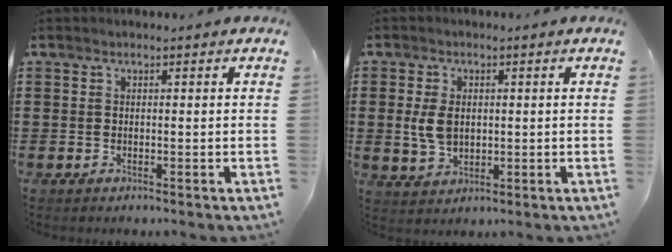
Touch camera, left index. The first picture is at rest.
{"total": 4.8, "force": [0.4, 3.2, 3.6], "torque": [-0.089, 0.004, 0.003]}